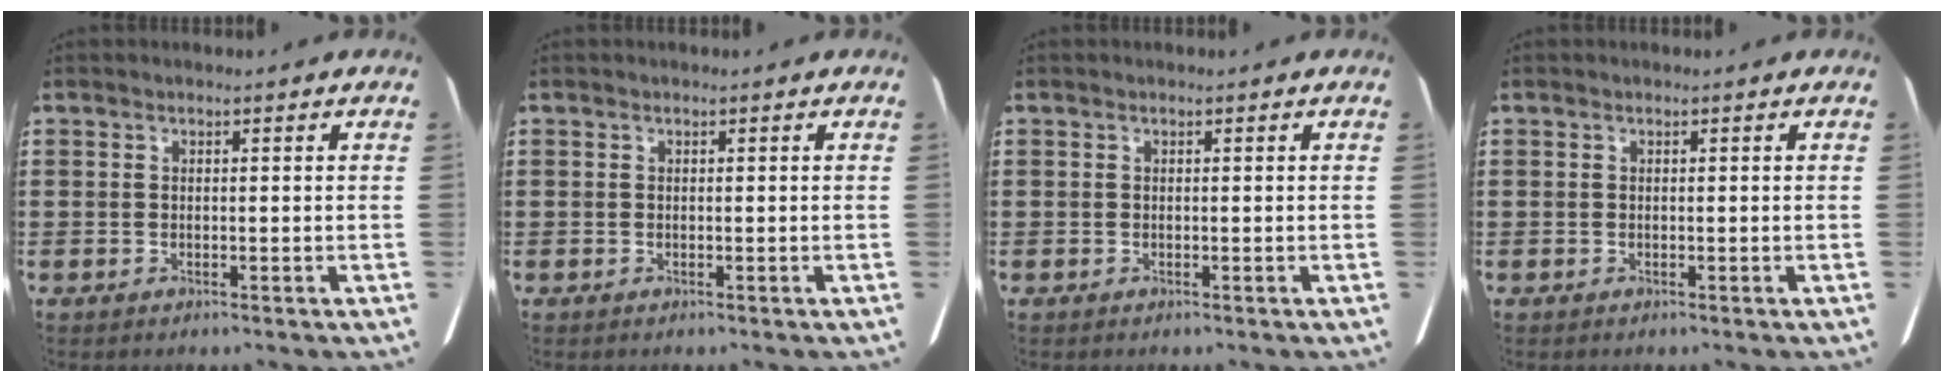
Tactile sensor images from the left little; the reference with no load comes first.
{"total": 0.0}
{"total": 0.0}
{"total": 0.0}